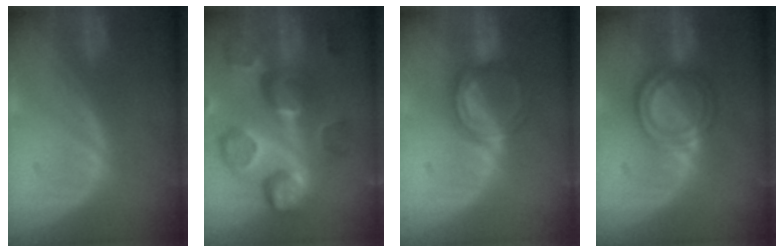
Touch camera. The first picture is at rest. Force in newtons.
{"total": 12.6, "press": 11.1, "slide": 6.0}
{"total": 5.4, "press": 5.3, "slide": 0.8}
{"total": 6.2, "press": 5.4, "slide": 3.1}